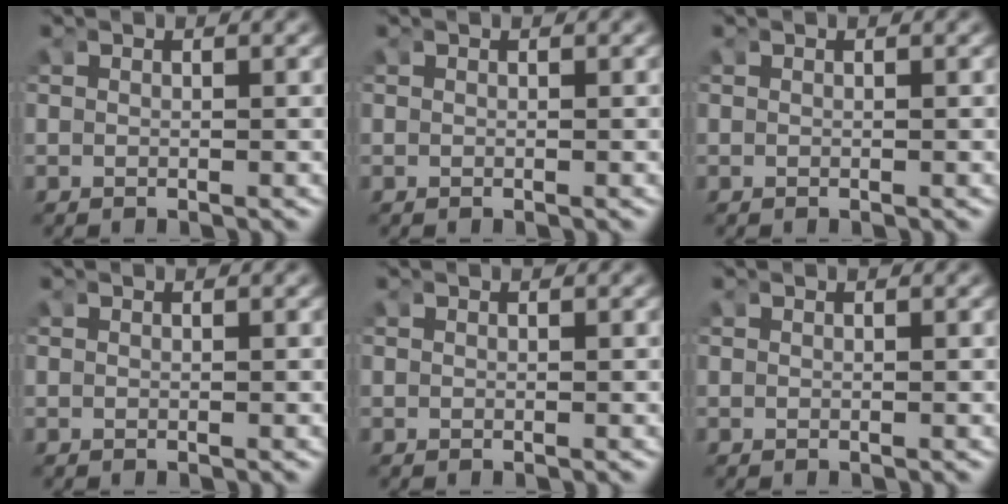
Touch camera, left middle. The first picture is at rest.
{"total": 0.0}
{"total": 0.0}
{"total": 0.0}
{"total": 0.0}
{"total": 0.0}